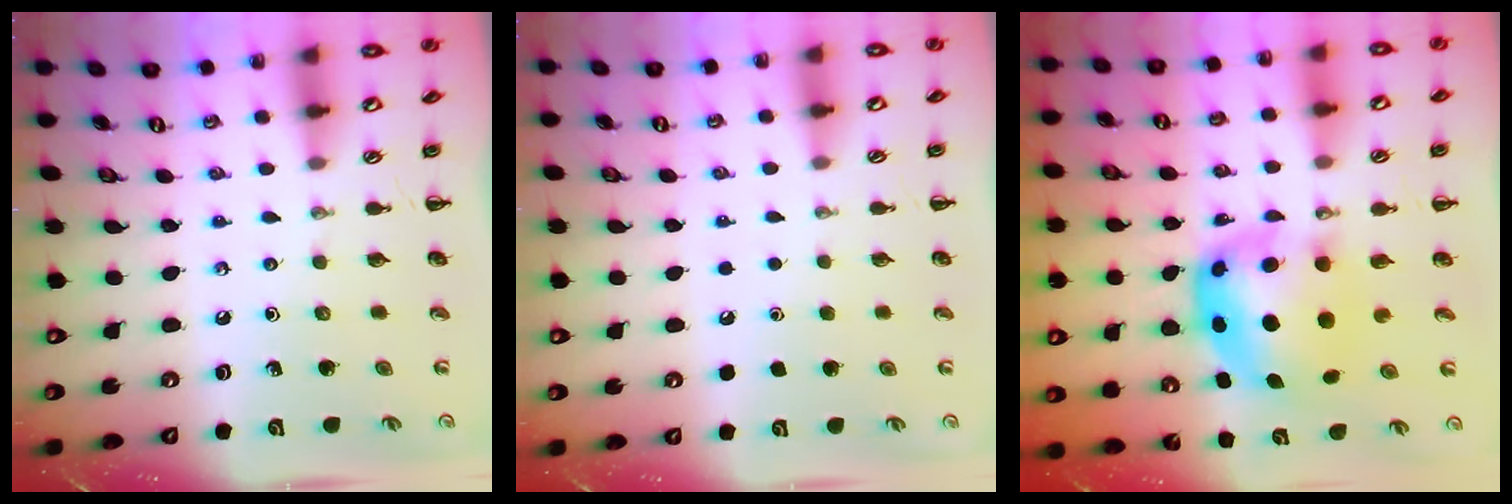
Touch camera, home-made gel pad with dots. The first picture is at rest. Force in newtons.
{"total": 1.6, "press": 1.6, "slide": 0.1}
{"total": 8.1, "press": 7.8, "slide": 1.9}